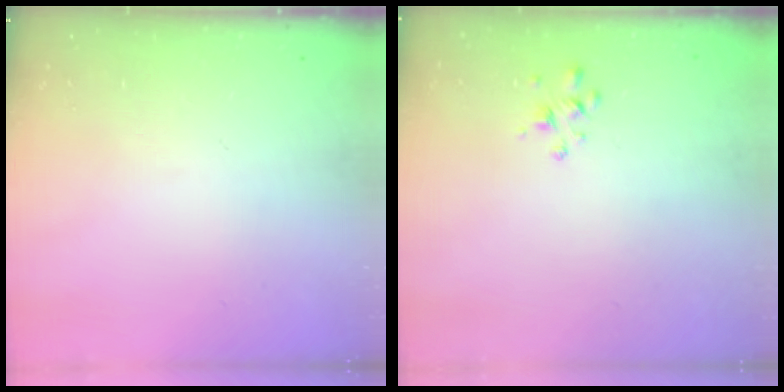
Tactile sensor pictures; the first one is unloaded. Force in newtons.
{"total": 2.0, "press": 2.0, "slide": 0.4}